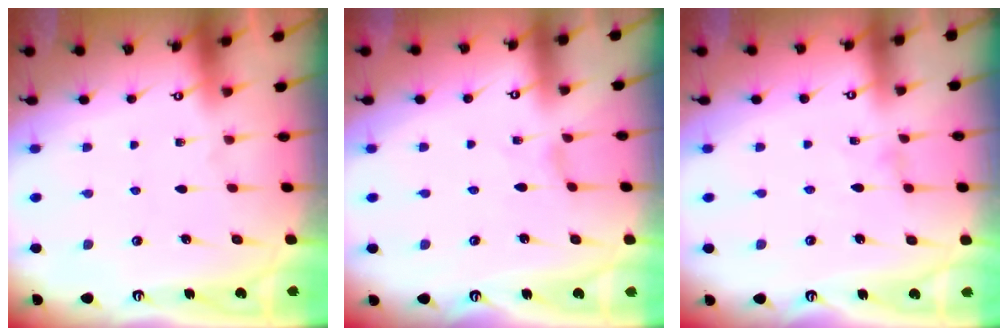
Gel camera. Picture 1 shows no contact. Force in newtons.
{"total": 0.7, "press": 0.6, "slide": 0.2}
{"total": 0.0}